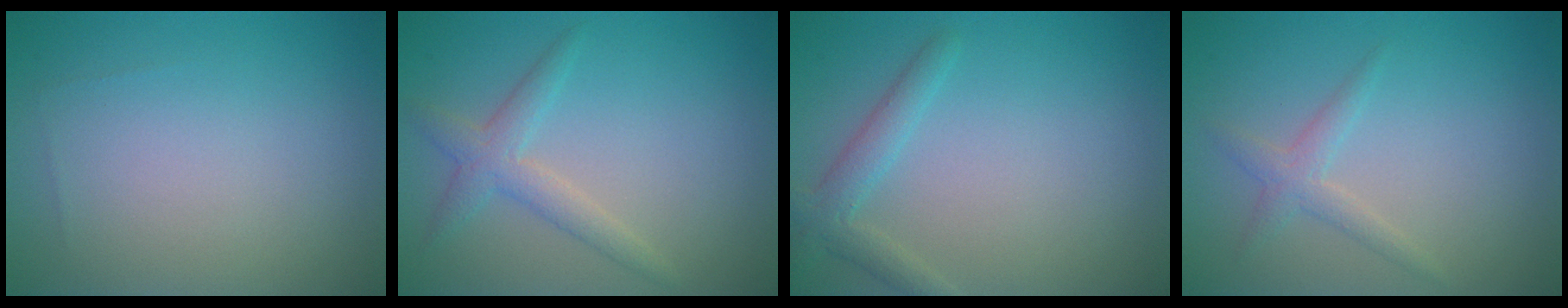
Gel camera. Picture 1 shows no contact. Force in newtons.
{"total": 2.5, "press": 2.5, "slide": 0.0}
{"total": 2.3, "press": 2.3, "slide": 0.1}
{"total": 1.7, "press": 1.7, "slide": 0.1}